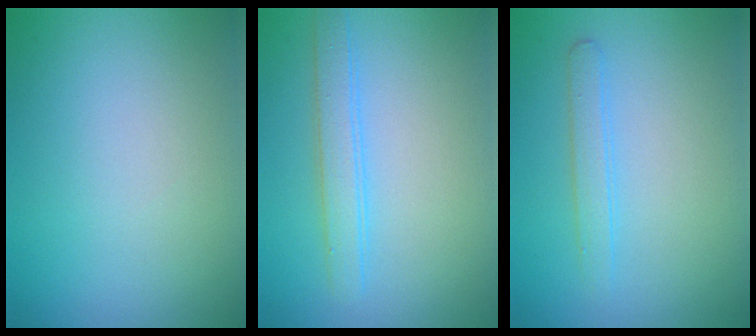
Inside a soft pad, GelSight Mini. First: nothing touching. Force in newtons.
{"total": 2.5, "press": 2.5, "slide": 0.1}
{"total": 1.6, "press": 1.6, "slide": 0.1}